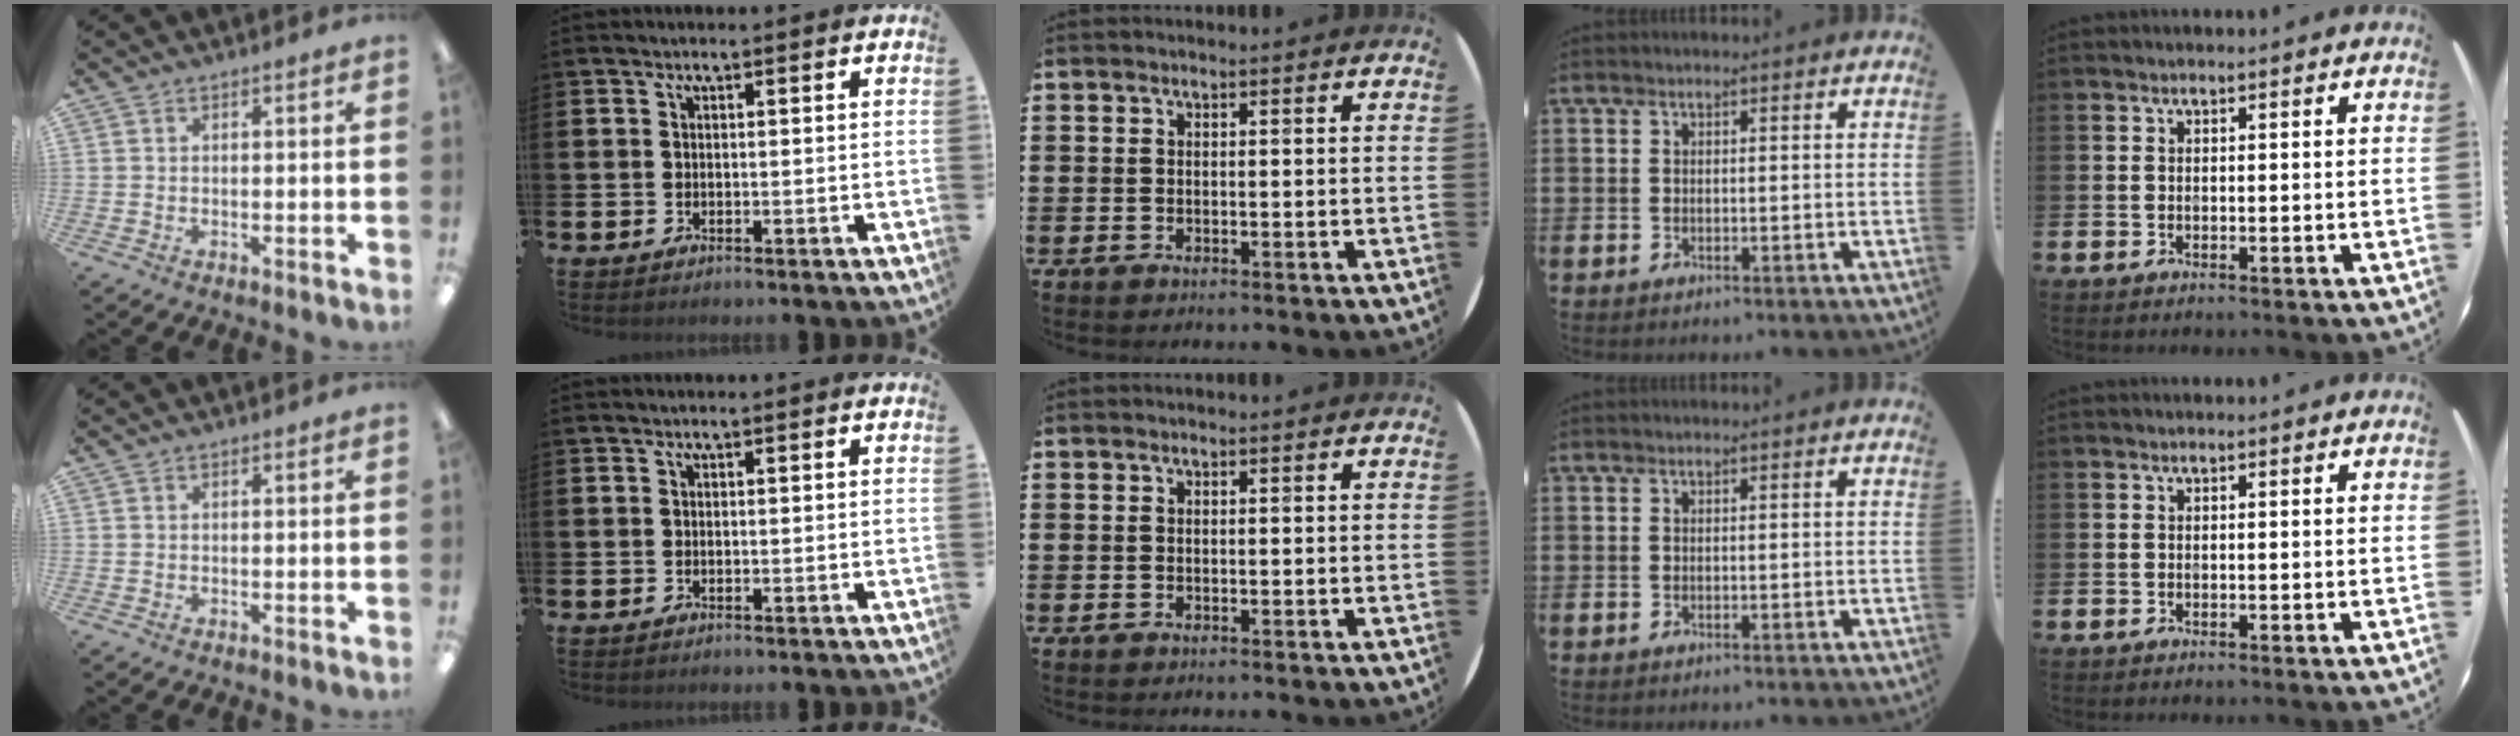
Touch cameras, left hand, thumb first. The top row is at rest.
{}